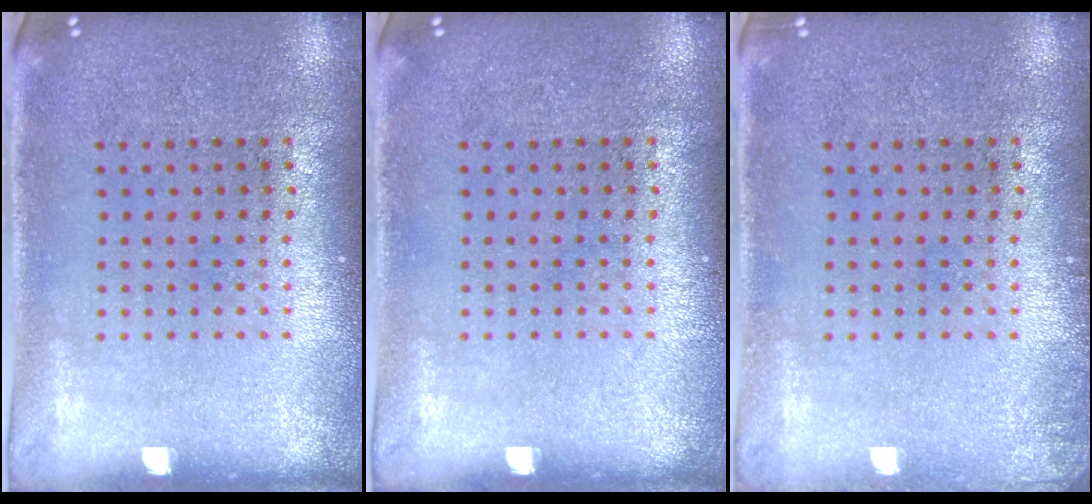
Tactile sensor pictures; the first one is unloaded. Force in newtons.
{"total": 0.0}
{"total": 0.7, "press": 0.6, "slide": 0.2}